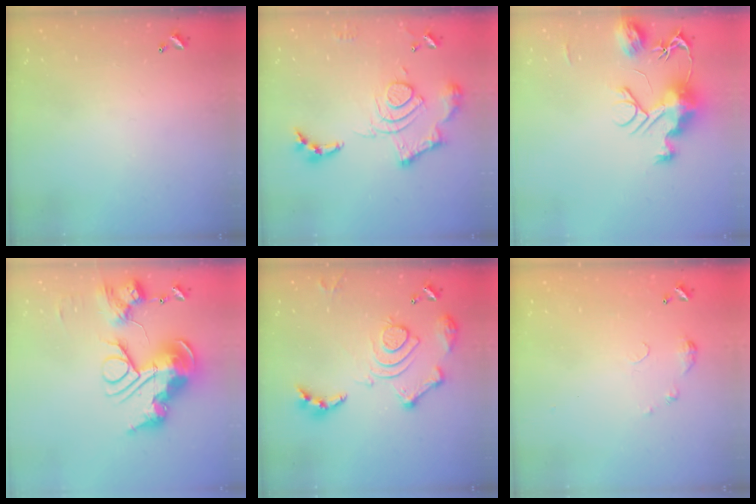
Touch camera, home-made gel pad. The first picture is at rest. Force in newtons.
{"total": 16.5, "press": 16.4, "slide": 1.7}
{"total": 11.5, "press": 11.5, "slide": 1.2}
{"total": 0.9, "press": 0.9, "slide": 0.0}
{"total": 16.1, "press": 16.0, "slide": 1.8}
{"total": 4.7, "press": 4.6, "slide": 0.7}